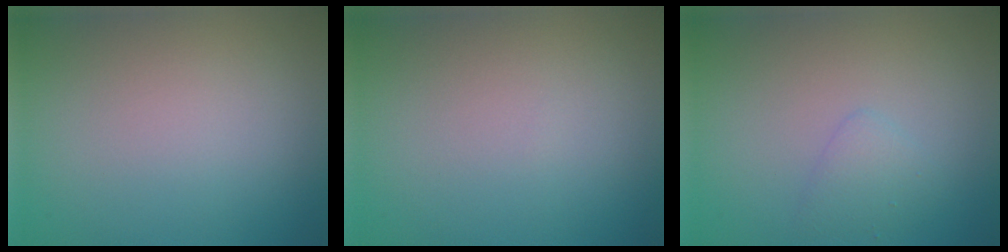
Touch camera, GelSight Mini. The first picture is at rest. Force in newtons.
{"total": 0.0}
{"total": 1.5, "press": 1.5, "slide": 0.0}